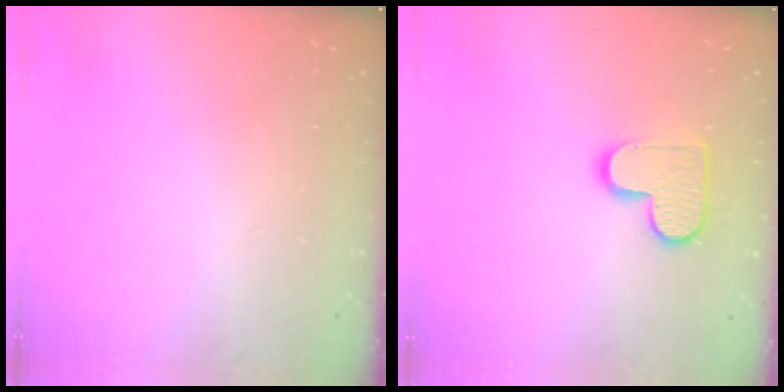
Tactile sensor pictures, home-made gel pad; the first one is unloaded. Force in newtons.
{"total": 11.0, "press": 11.0, "slide": 0.7}